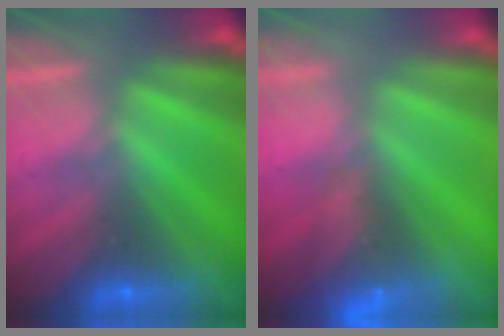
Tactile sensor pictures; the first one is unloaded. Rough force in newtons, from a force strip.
{"total": 7.8}